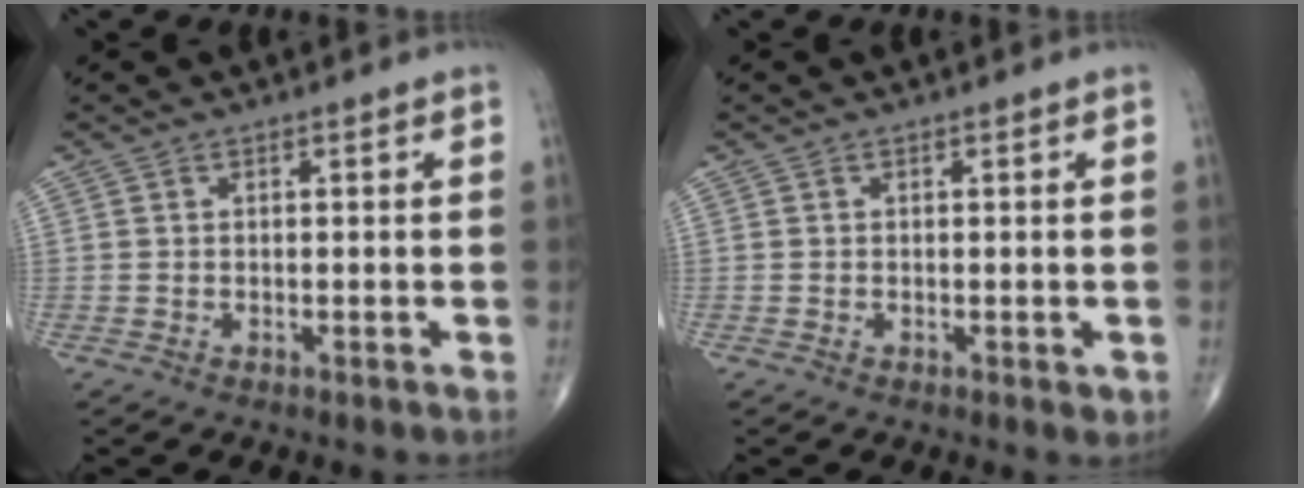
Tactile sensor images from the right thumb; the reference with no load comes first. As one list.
[{"total": 0.9, "force": [-0.1, 0.5, 0.8], "torque": [-0.005, -0.001, -0.002]}]